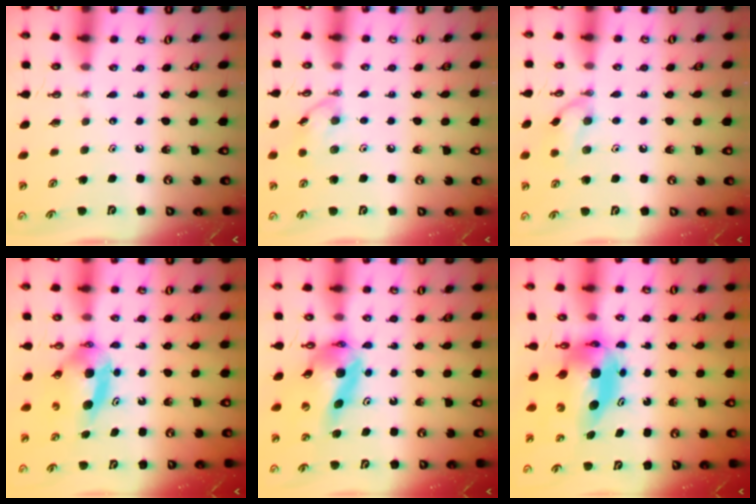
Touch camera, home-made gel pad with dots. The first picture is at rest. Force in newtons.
{"total": 8.9, "press": 8.9, "slide": 0.5}
{"total": 9.6, "press": 9.6, "slide": 0.1}
{"total": 6.3, "press": 5.8, "slide": 2.3}
{"total": 11.7, "press": 11.6, "slide": 1.4}
{"total": 7.6, "press": 7.5, "slide": 0.9}